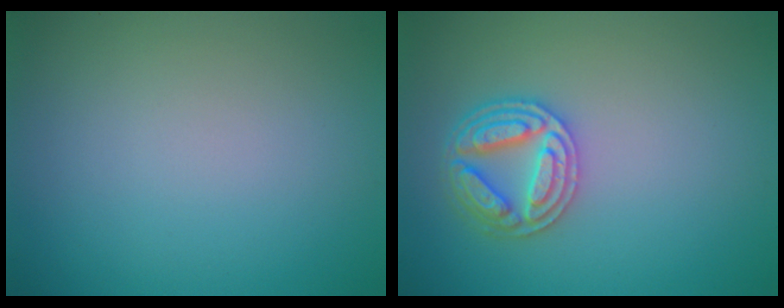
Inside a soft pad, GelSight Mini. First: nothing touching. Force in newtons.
{"total": 4.0, "press": 3.8, "slide": 1.3}